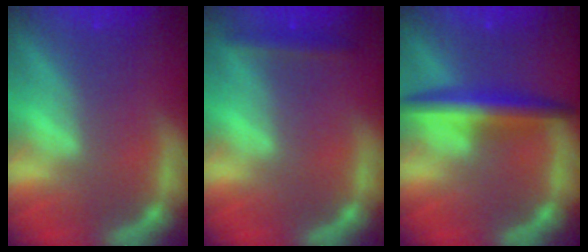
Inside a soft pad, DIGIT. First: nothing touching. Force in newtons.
{"total": 1.9}
{"total": 5.0}